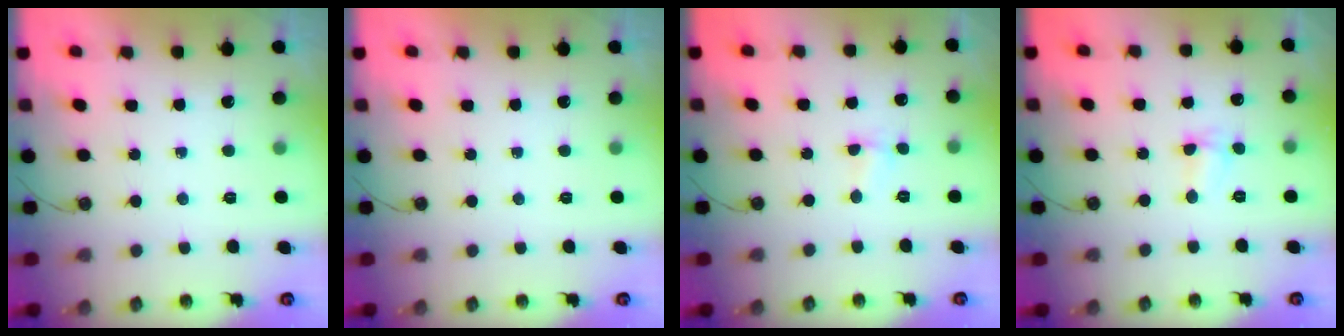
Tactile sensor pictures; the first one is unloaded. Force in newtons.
{"total": 0.0}
{"total": 3.1, "press": 1.6, "slide": 2.6}
{"total": 3.1, "press": 3.0, "slide": 0.6}